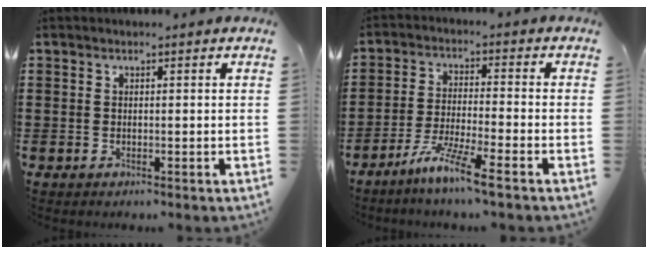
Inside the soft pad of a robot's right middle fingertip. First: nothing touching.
{"total": 6.7, "force": [-5.3, -0.3, 4.1], "torque": [-0.085, -0.013, -0.099]}